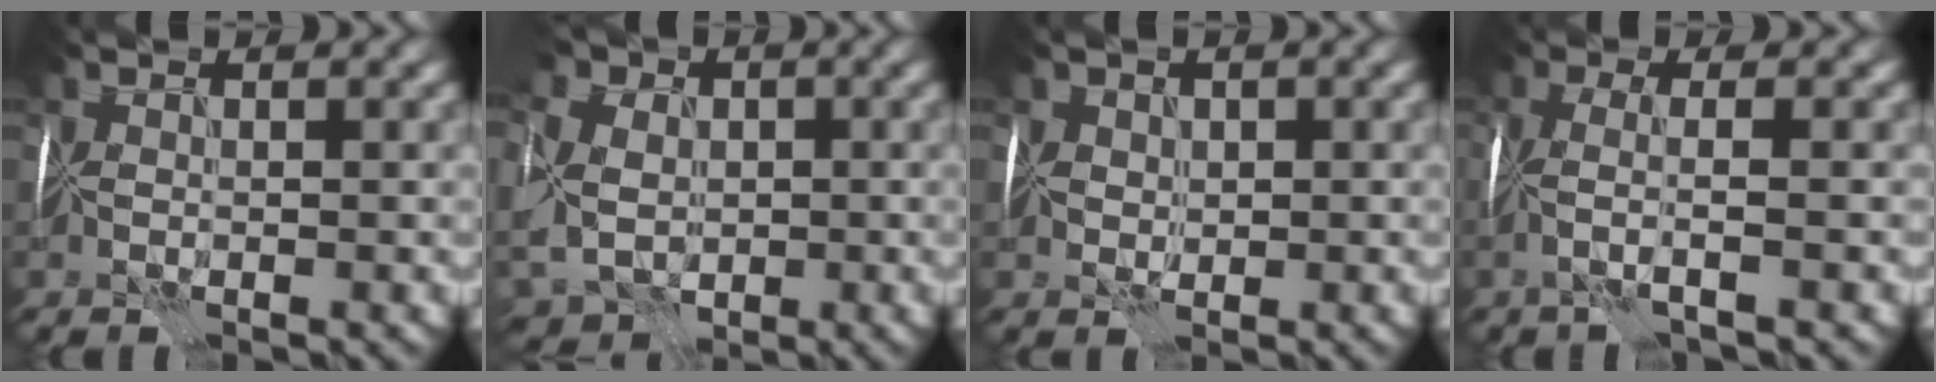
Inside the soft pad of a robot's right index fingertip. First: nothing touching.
{"total": 12.1, "force": [1.0, 9.7, 7.1], "torque": [-0.145, 0.015, -0.017]}
{"total": 1.5, "force": [0.6, 1.2, 0.6], "torque": [-0.010, 0.003, 0.008]}
{"total": 2.6, "force": [-0.5, 0.3, 2.5], "torque": [-0.049, 0.002, -0.016]}